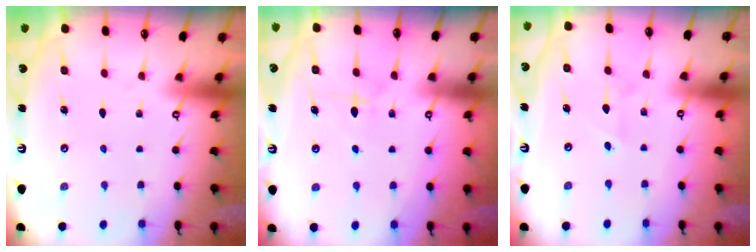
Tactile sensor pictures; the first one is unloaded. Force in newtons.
{"total": 6.5, "press": 6.5, "slide": 0.9}
{"total": 4.4, "press": 4.3, "slide": 1.0}